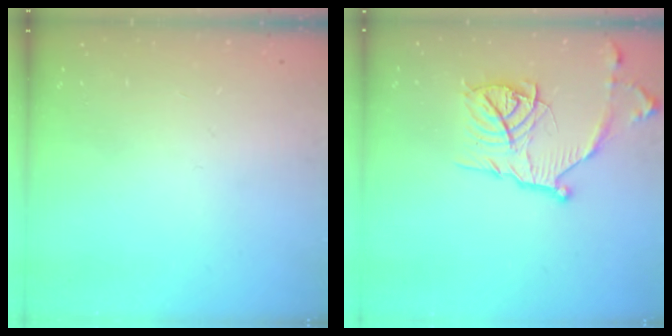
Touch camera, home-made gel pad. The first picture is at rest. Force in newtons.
{"total": 15.2, "press": 15.2, "slide": 1.1}